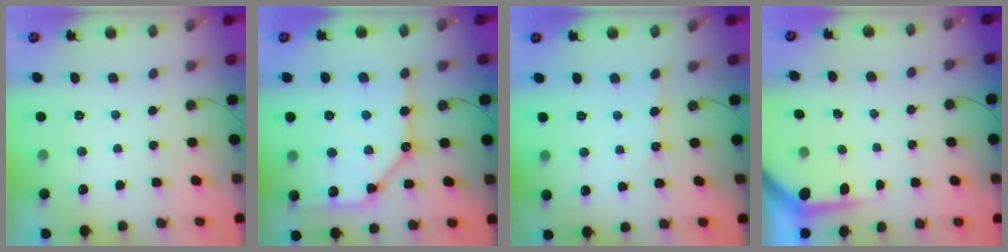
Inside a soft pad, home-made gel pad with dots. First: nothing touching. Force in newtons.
{"total": 15.1, "press": 15.0, "slide": 1.7}
{"total": 2.0, "press": 1.9, "slide": 0.3}
{"total": 3.6, "press": 3.6, "slide": 0.4}